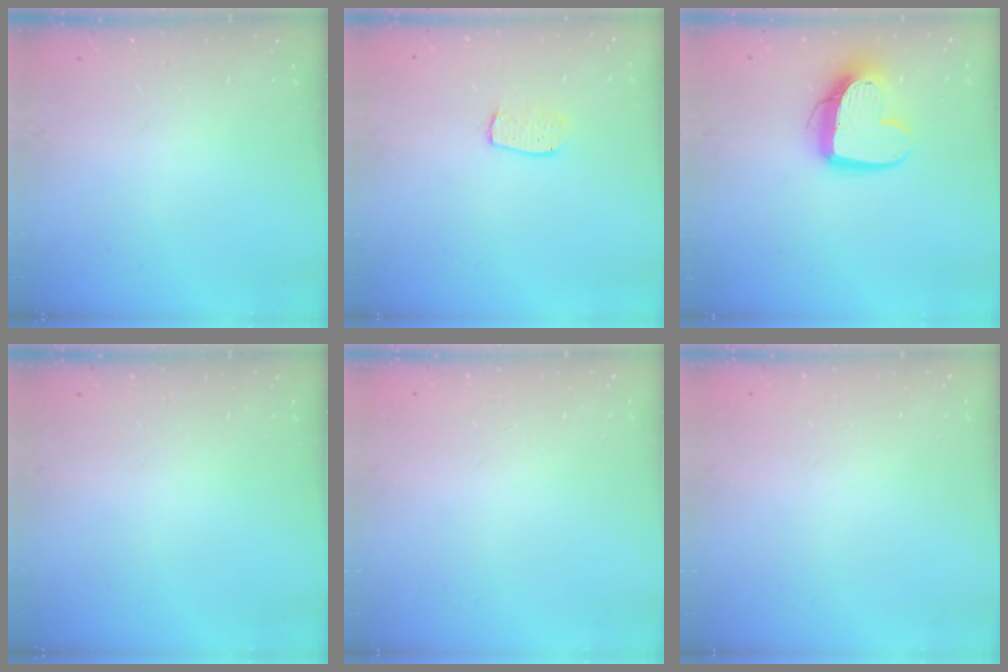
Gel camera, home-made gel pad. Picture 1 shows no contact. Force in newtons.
{"total": 6.3, "press": 6.2, "slide": 0.5}
{"total": 13.8, "press": 13.8, "slide": 1.2}
{"total": 0.0}
{"total": 0.0}
{"total": 0.0}